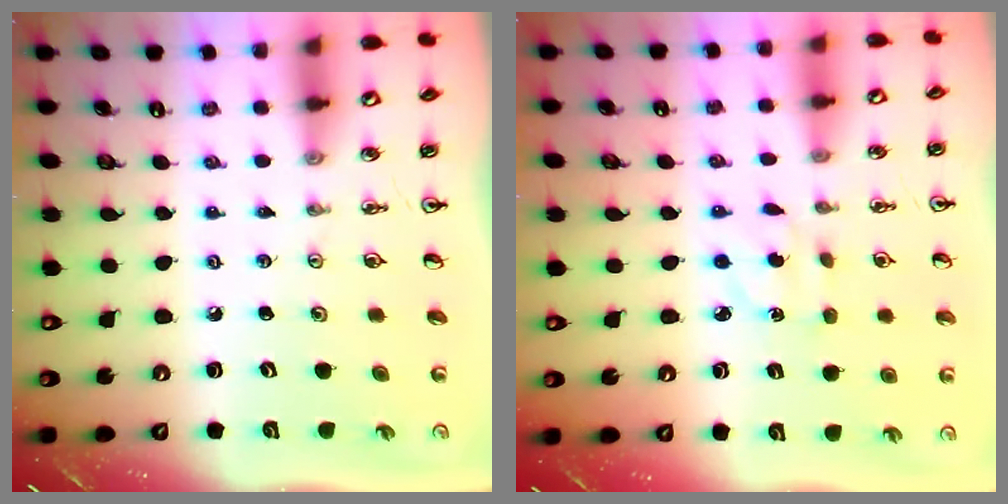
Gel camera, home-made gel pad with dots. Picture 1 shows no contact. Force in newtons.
{"total": 3.3, "press": 3.3, "slide": 0.4}